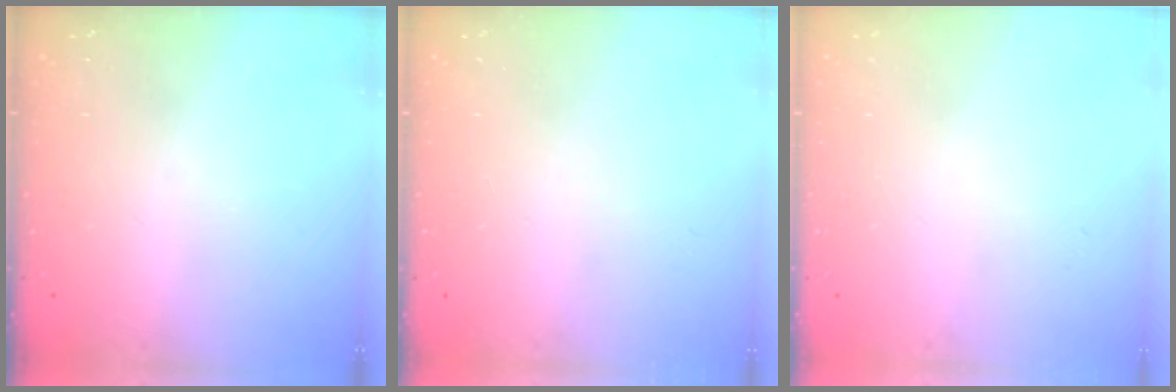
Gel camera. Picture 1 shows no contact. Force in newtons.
{"total": 0.0}
{"total": 0.0}